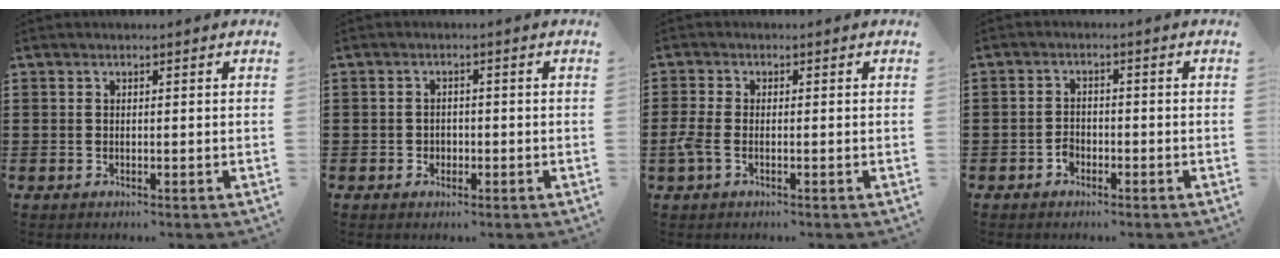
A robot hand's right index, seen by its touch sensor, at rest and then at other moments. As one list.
[{"total": 1.5, "force": [-0.7, 1.3, 0.3], "torque": [-0.011, 0.001, -0.016]}, {"total": 2.5, "force": [-1.3, 0.9, 2.0], "torque": [-0.054, -0.009, -0.029]}, {"total": 2.0, "force": [-1.2, 1.4, 0.7], "torque": [-0.018, 0.000, -0.025]}]